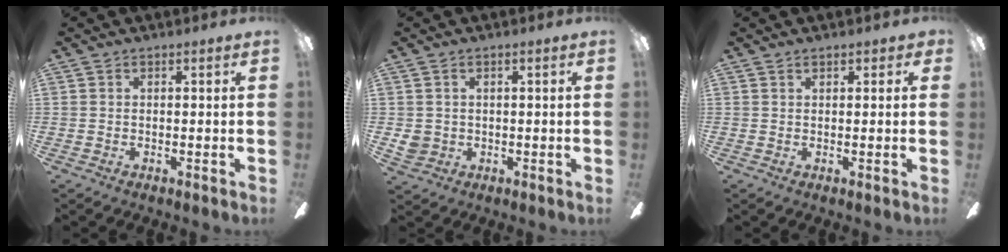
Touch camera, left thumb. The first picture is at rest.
{"total": 3.0, "force": [0.4, 2.6, 1.3], "torque": [-0.027, 0.006, 0.010]}
{"total": 1.3, "force": [0.7, 0.6, 0.8], "torque": [-0.009, -0.002, 0.012]}